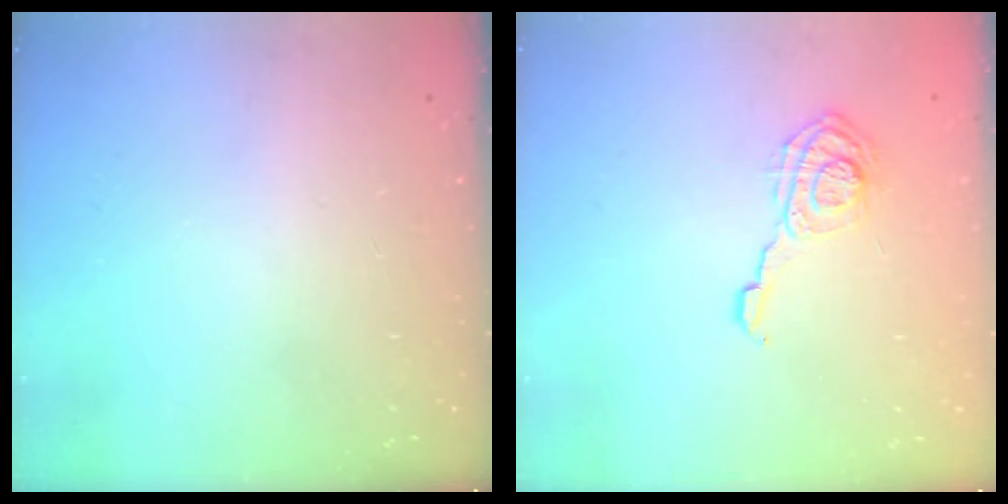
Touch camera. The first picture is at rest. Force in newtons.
{"total": 9.1, "press": 9.1, "slide": 0.2}